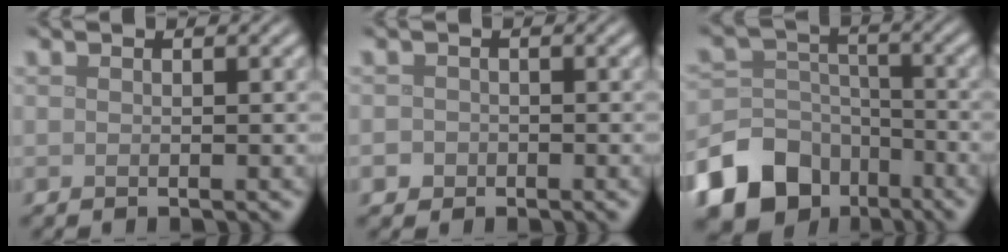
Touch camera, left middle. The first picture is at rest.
{"total": 1.3, "force": [-0.7, 1.1, 0.2], "torque": [-0.001, 0.004, -0.011]}
{"total": 11.8, "force": [-7.2, 8.7, 3.4], "torque": [-0.088, -0.024, -0.136]}